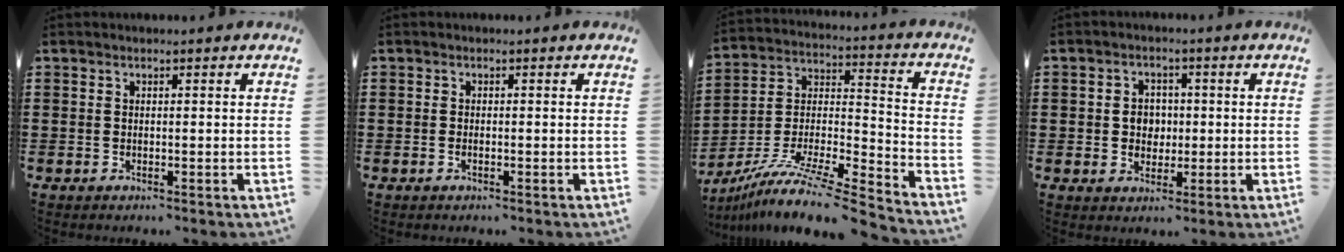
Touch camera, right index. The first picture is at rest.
{"total": 0.6, "force": [-0.3, 0.0, 0.5], "torque": [-0.012, -0.007, -0.003]}
{"total": 11.2, "force": [-9.2, 1.0, 6.4], "torque": [-0.116, 0.011, -0.178]}
{"total": 3.7, "force": [0.0, 3.2, 1.9], "torque": [-0.039, 0.005, -0.004]}